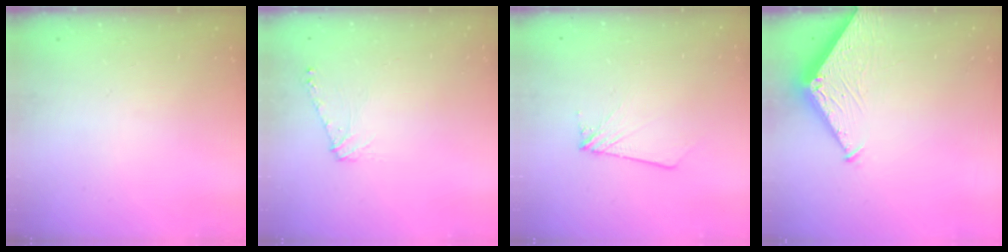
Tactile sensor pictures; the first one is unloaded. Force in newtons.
{"total": 7.9, "press": 7.9, "slide": 0.9}
{"total": 2.4, "press": 2.3, "slide": 0.3}
{"total": 5.4, "press": 5.4, "slide": 0.3}